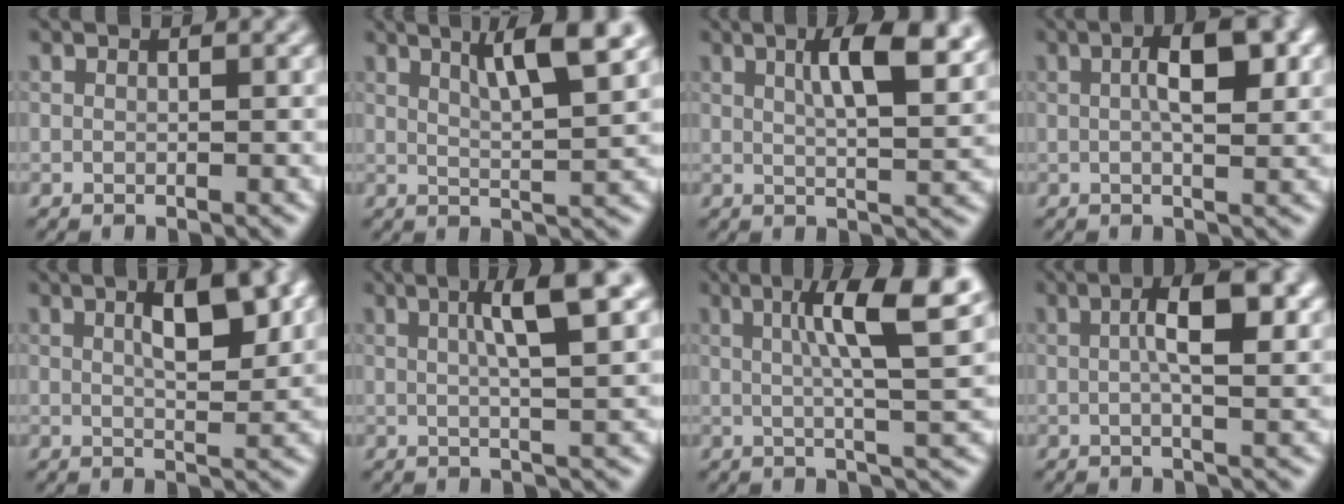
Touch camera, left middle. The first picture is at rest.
{"total": 5.7, "force": [3.0, 1.0, 4.8], "torque": [-0.071, 0.004, 0.050]}
{"total": 7.4, "force": [2.7, 2.1, 6.5], "torque": [-0.087, 0.007, 0.042]}
{"total": 4.8, "force": [0.9, 1.5, 4.5], "torque": [-0.075, 0.005, 0.011]}
{"total": 4.7, "force": [1.6, 1.4, 4.2], "torque": [-0.070, 0.003, 0.024]}
{"total": 5.7, "force": [1.9, 1.1, 5.2], "torque": [-0.072, 0.011, 0.025]}
{"total": 8.2, "force": [2.3, 1.7, 7.7], "torque": [-0.108, 0.012, 0.031]}
{"total": 5.3, "force": [0.9, 1.4, 5.0], "torque": [-0.079, 0.006, 0.011]}